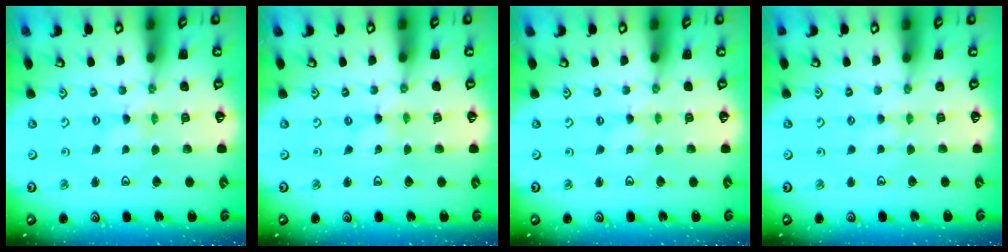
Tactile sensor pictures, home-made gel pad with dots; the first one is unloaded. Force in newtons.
{"total": 0.0}
{"total": 0.0}
{"total": 2.2, "press": 2.2, "slide": 0.3}